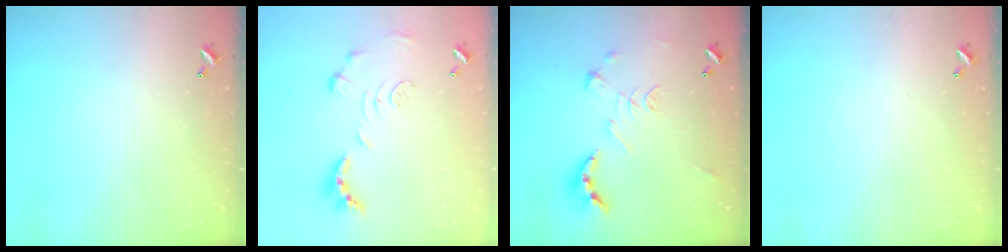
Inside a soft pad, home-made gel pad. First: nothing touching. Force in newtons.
{"total": 1.2, "press": 0.4, "slide": 1.1}
{"total": 2.5, "press": 2.0, "slide": 1.5}
{"total": 0.0}